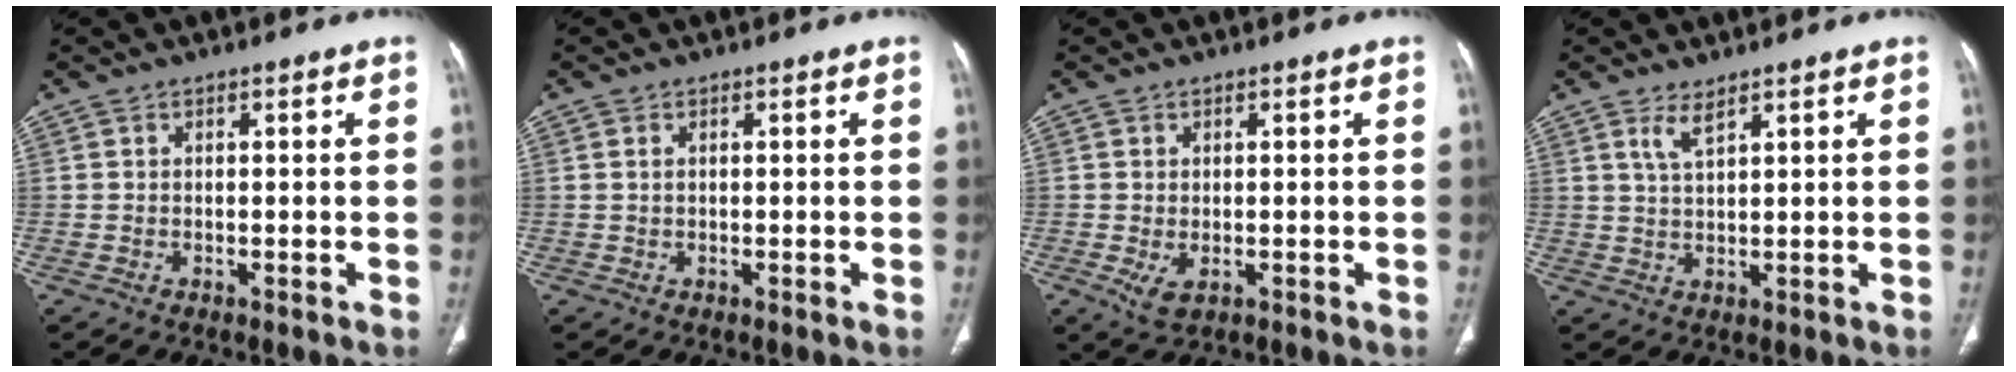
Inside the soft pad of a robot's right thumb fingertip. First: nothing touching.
{"total": 0.7, "force": [0.2, 0.4, 0.6], "torque": [-0.016, 0.004, 0.007]}
{"total": 3.3, "force": [-0.8, 1.9, 2.6], "torque": [-0.051, -0.006, -0.004]}
{"total": 3.1, "force": [2.1, 0.7, 2.1], "torque": [-0.047, -0.014, 0.049]}